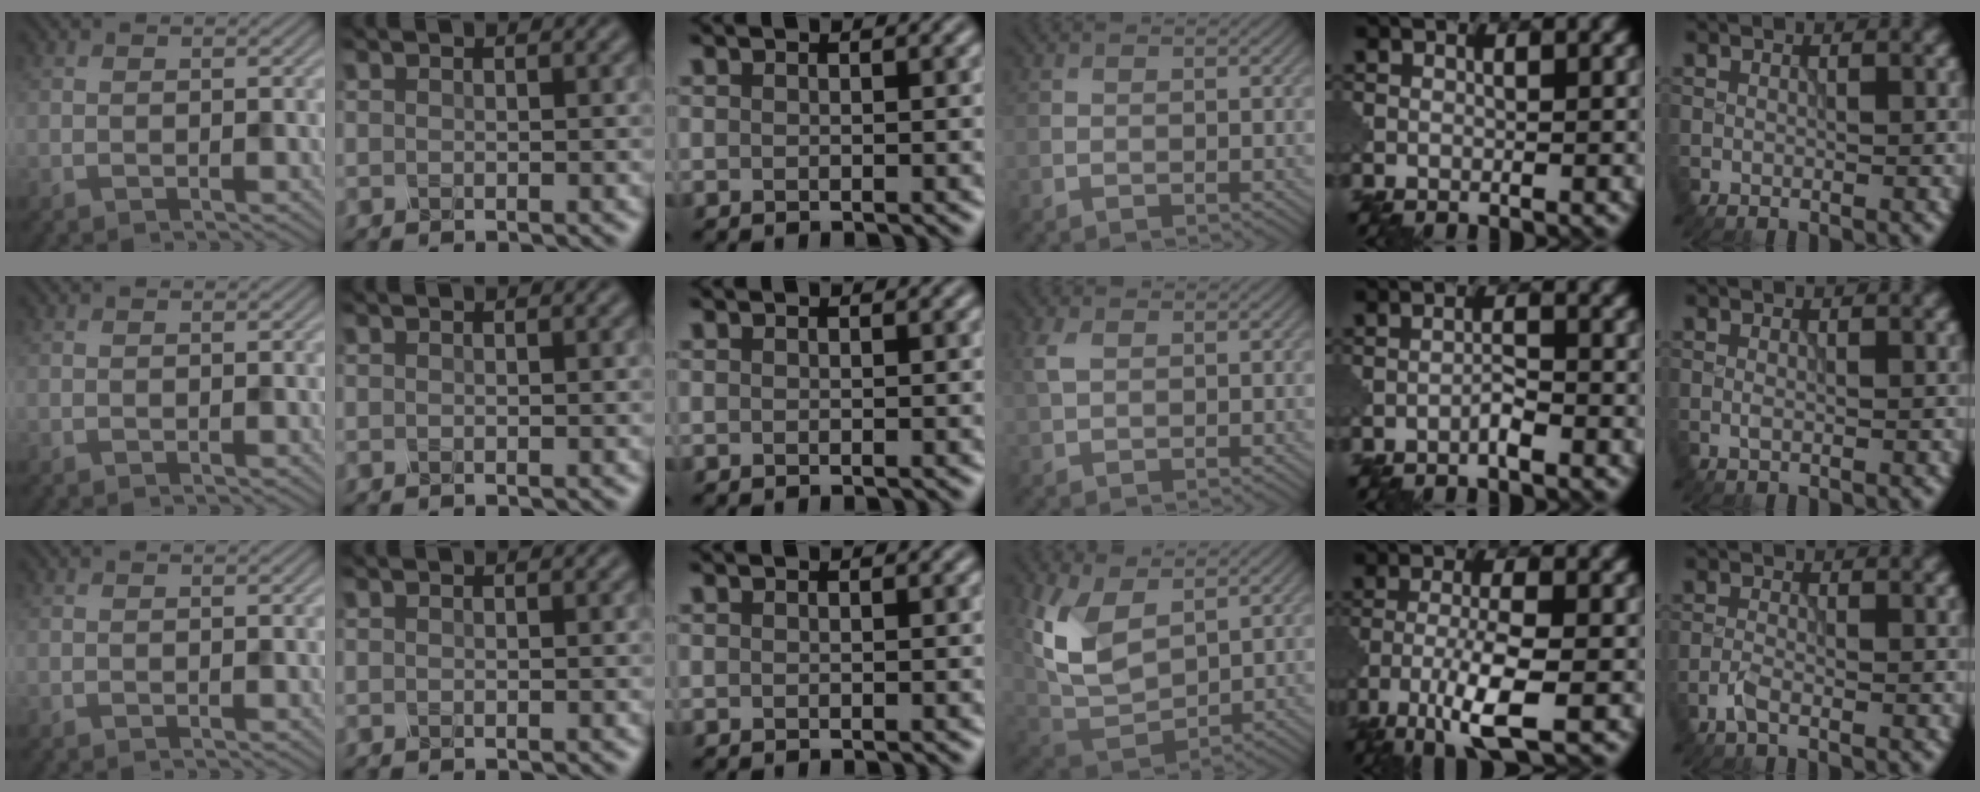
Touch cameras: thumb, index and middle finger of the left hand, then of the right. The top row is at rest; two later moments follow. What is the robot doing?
{"motion": "squeeze", "object": "clothespin"}